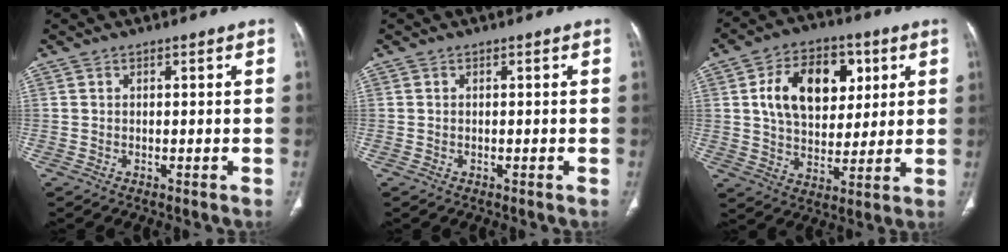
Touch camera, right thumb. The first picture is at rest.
{"total": 0.0}
{"total": 16.5, "force": [4.8, 10.9, 11.4], "torque": [-0.149, -0.004, 0.082]}